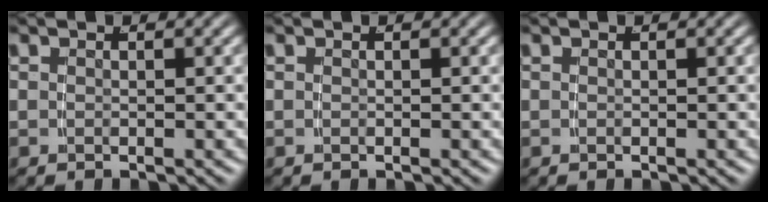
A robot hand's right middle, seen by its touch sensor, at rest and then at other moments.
{"total": 0.0}
{"total": 0.0}